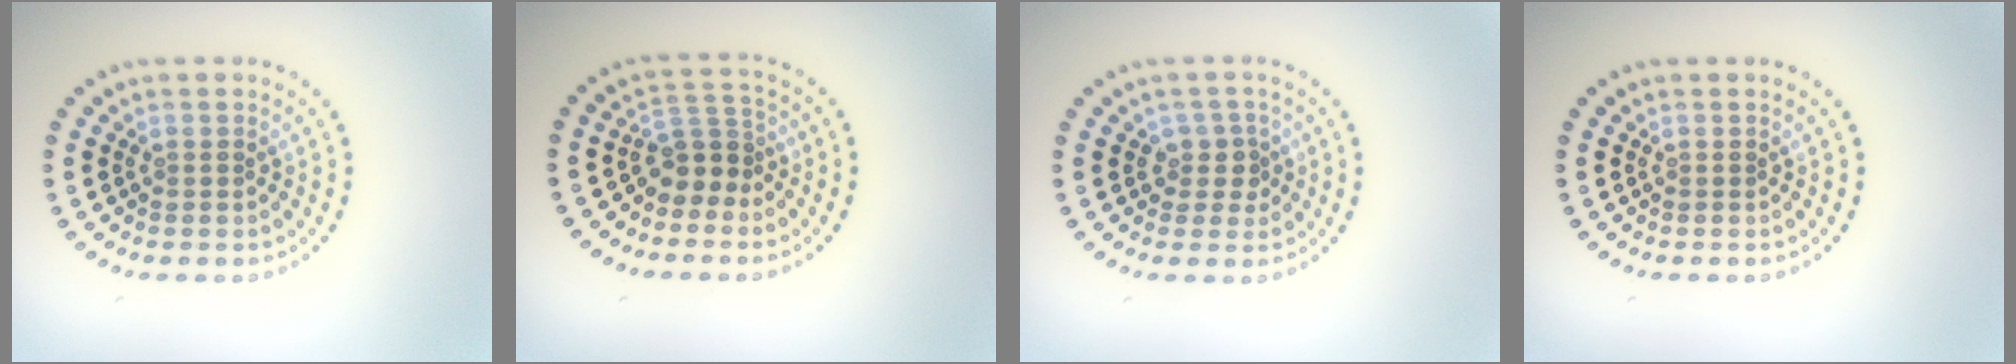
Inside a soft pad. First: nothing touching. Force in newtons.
{"total": 2.9, "press": 2.2, "slide": 1.8}
{"total": 2.0, "press": 1.6, "slide": 1.1}
{"total": 0.0}